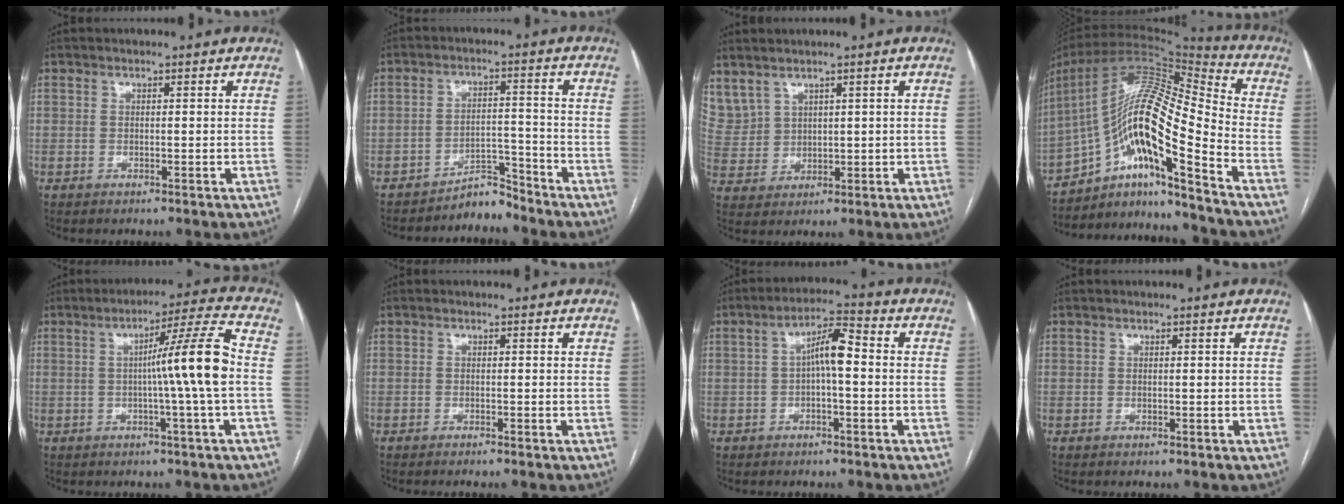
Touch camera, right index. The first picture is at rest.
{"total": 4.1, "force": [-4.1, 0.6, -0.4], "torque": [0.015, 0.013, -0.065]}
{"total": 8.9, "force": [5.5, 6.1, 3.3], "torque": [-0.104, 0.024, 0.139]}
{"total": 19.7, "force": [-10.6, 1.9, 16.5], "torque": [-0.320, 0.015, -0.184]}
{"total": 9.8, "force": [-0.5, -2.0, 9.6], "torque": [-0.145, 0.008, -0.004]}
{"total": 0.9, "force": [-0.7, -0.3, 0.4], "torque": [-0.005, 0.004, -0.013]}
{"total": 5.8, "force": [-0.1, 1.3, 5.6], "torque": [-0.097, 0.023, -0.003]}
{"total": 0.0}